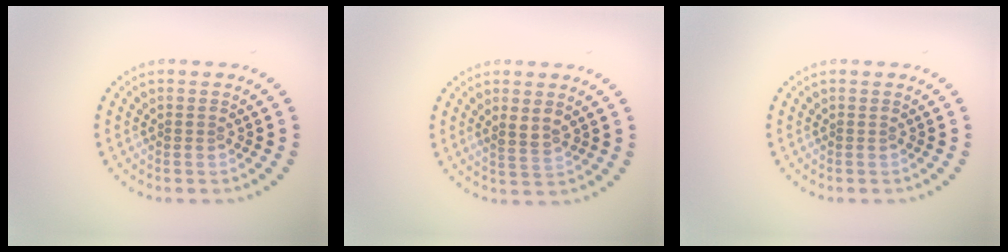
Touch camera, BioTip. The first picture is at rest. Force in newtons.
{"total": 1.7, "press": 1.6, "slide": 0.7}
{"total": 0.0}